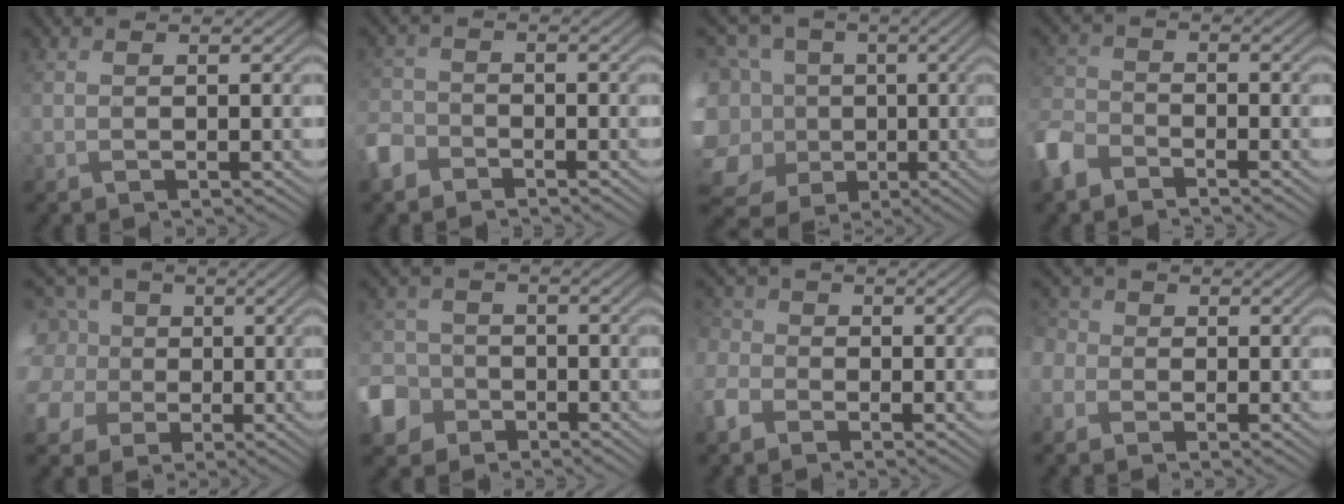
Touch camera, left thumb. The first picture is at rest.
{"total": 4.1, "force": [-2.9, 2.7, 1.3], "torque": [-0.040, -0.004, -0.073]}
{"total": 15.5, "force": [-1.8, 13.3, 7.8], "torque": [-0.264, 0.016, -0.038]}
{"total": 5.7, "force": [-4.1, 3.1, 2.4], "torque": [-0.064, -0.003, -0.100]}
{"total": 10.8, "force": [-0.3, 9.7, 4.8], "torque": [-0.188, 0.003, -0.027]}
{"total": 8.0, "force": [-4.0, 6.3, 2.9], "torque": [-0.086, -0.017, -0.099]}
{"total": 4.2, "force": [-2.3, 3.2, 1.5], "torque": [-0.056, 0.001, -0.065]}
{"total": 3.9, "force": [-1.2, 3.5, 1.3], "torque": [-0.051, 0.001, -0.037]}